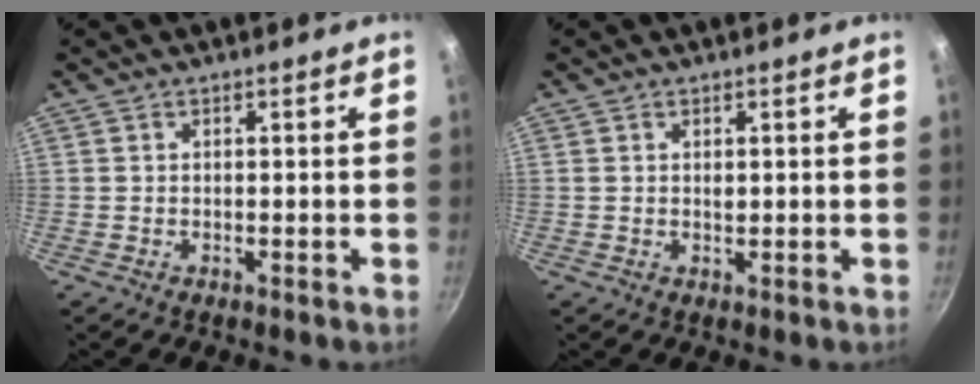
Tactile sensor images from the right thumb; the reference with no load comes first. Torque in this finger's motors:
{"motor_torque": [0.52, 0.49, 0.51, 0.05, 0.00]}